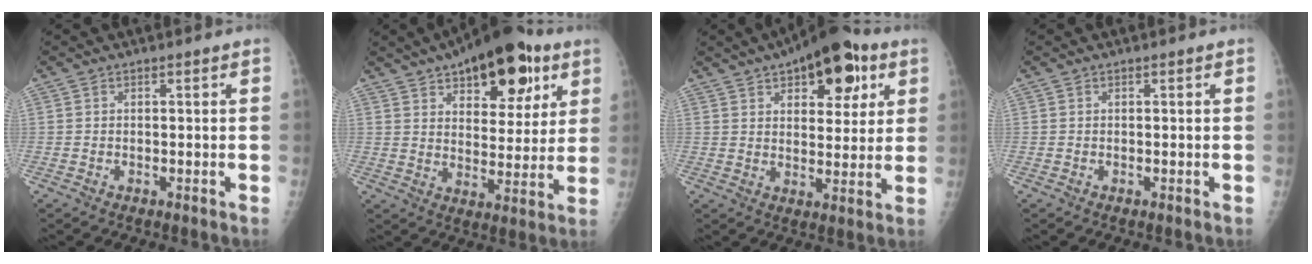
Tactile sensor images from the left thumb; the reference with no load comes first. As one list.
[{"total": 19.5, "force": [10.5, 9.5, 13.5], "torque": [-0.146, -0.025, 0.154]}, {"total": 15.6, "force": [7.7, 7.7, 11.1], "torque": [-0.108, -0.014, 0.107]}, {"total": 0.0}]